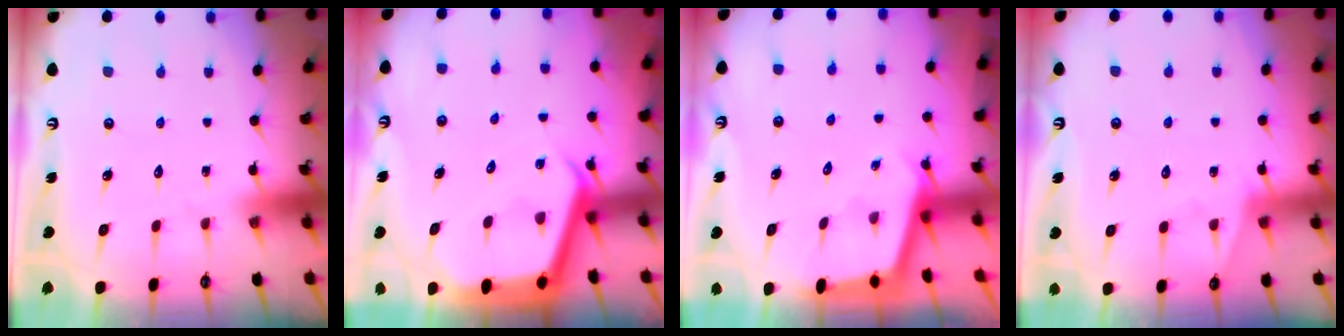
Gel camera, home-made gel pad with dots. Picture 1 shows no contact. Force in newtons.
{"total": 5.2, "press": 5.2, "slide": 0.4}
{"total": 2.2, "press": 2.2, "slide": 0.2}
{"total": 4.6, "press": 4.6, "slide": 0.6}